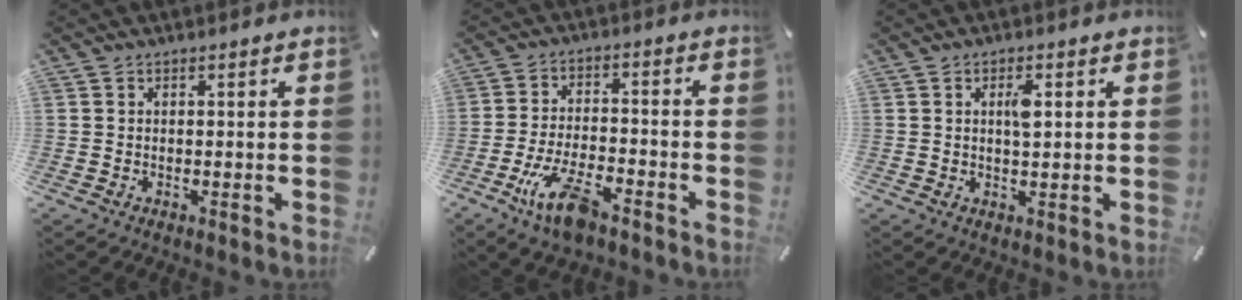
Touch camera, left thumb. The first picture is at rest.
{"total": 10.5, "force": [-6.3, 3.6, 7.5], "torque": [-0.157, 0.020, -0.116]}
{"total": 3.8, "force": [1.0, 1.2, 3.4], "torque": [-0.056, 0.001, 0.010]}